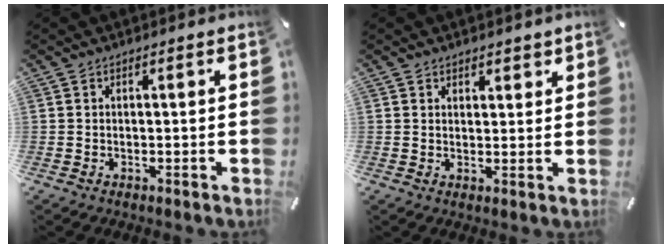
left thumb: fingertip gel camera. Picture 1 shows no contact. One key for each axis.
{"total": 2.5, "fx": 1.7, "fy": 1.9, "fz": 0.1, "tx": 0.019, "ty": -0.008, "tz": 0.026}